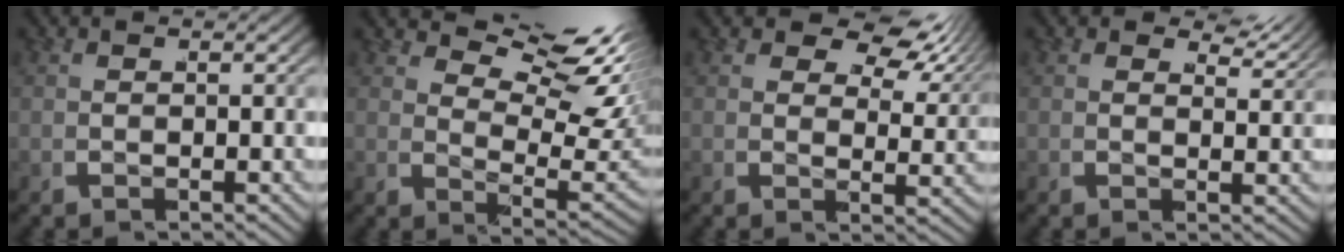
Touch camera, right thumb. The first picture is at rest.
{"total": 7.6, "force": [4.6, 3.0, 5.2], "torque": [-0.071, 0.006, 0.068]}
{"total": 5.7, "force": [3.9, 2.6, 3.2], "torque": [-0.035, 0.008, 0.051]}
{"total": 2.9, "force": [2.7, 0.5, 0.7], "torque": [-0.007, 0.002, 0.037]}